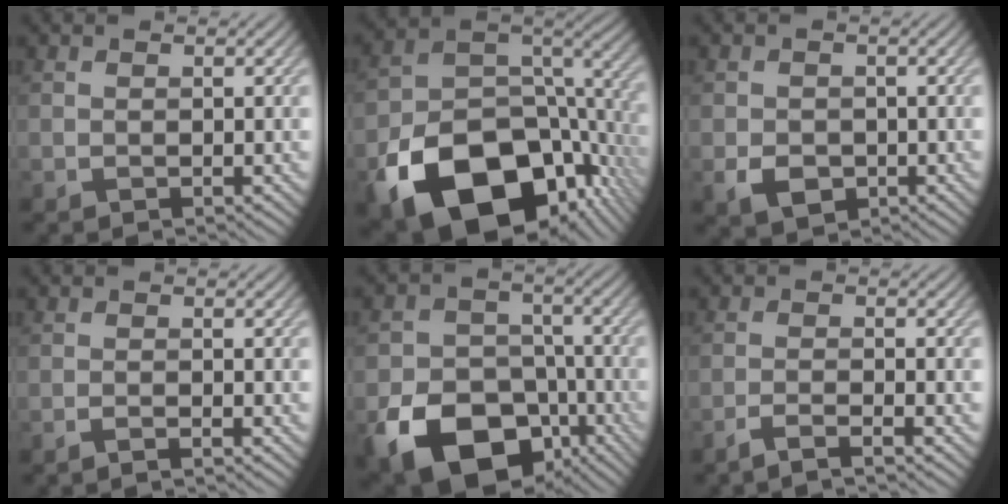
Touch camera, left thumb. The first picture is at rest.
{"total": 19.2, "force": [-9.2, 12.0, 11.8], "torque": [-0.224, -0.054, -0.135]}
{"total": 3.3, "force": [-1.1, 2.6, 1.7], "torque": [-0.036, -0.013, -0.021]}
{"total": 1.4, "force": [-1.1, 0.1, 1.0], "torque": [-0.013, 0.002, -0.027]}
{"total": 16.2, "force": [-8.5, 11.2, 8.1], "torque": [-0.173, -0.053, -0.140]}
{"total": 3.1, "force": [-2.3, 0.3, 2.0], "torque": [-0.025, 0.001, -0.061]}